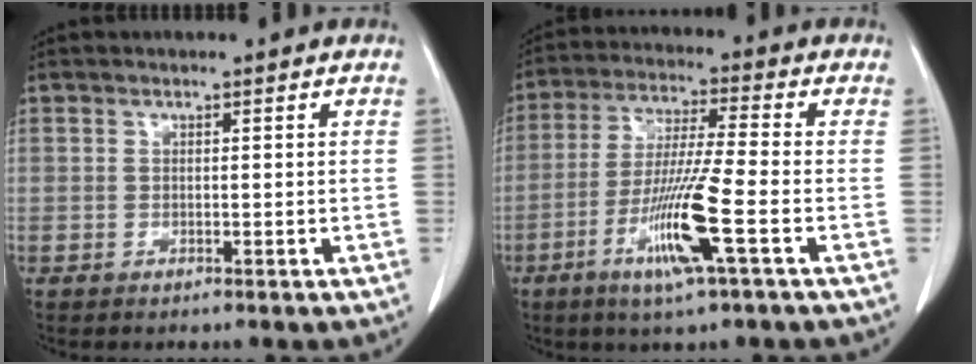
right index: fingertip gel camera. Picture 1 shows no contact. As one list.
[{"total": 11.6, "force": [-4.5, -0.6, 10.7], "torque": [-0.212, -0.019, -0.088]}]